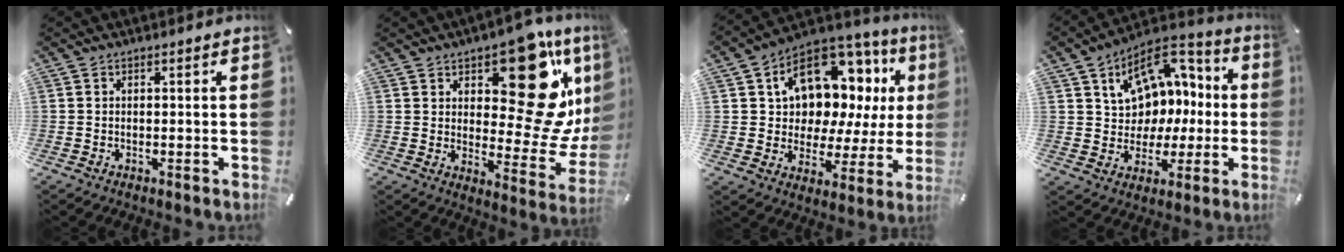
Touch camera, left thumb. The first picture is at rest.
{"total": 22.3, "force": [11.0, 10.9, 16.0], "torque": [-0.183, -0.088, 0.180]}
{"total": 13.4, "force": [7.1, 9.1, 6.8], "torque": [-0.109, -0.061, 0.128]}
{"total": 13.0, "force": [4.5, 11.0, 5.3], "torque": [-0.077, -0.036, 0.090]}